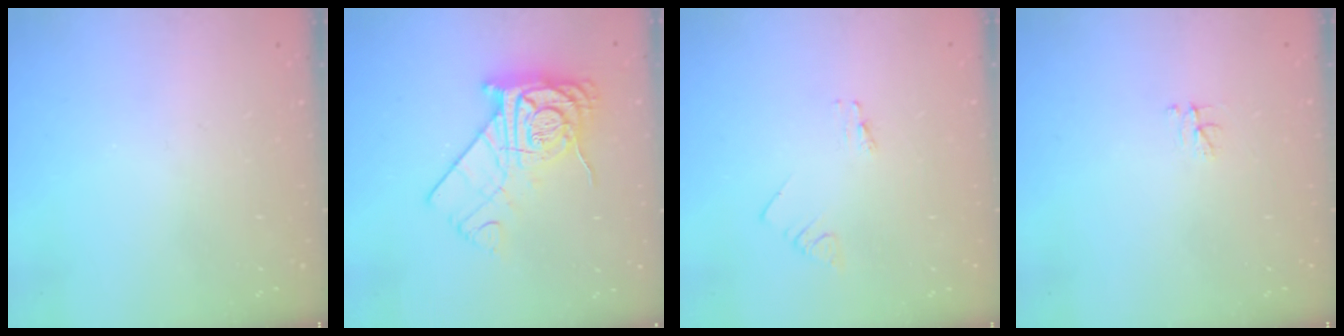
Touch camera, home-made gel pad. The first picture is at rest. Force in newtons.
{"total": 18.7, "press": 18.7, "slide": 1.0}
{"total": 0.7, "press": 0.7, "slide": 0.1}
{"total": 3.1, "press": 3.1, "slide": 0.4}